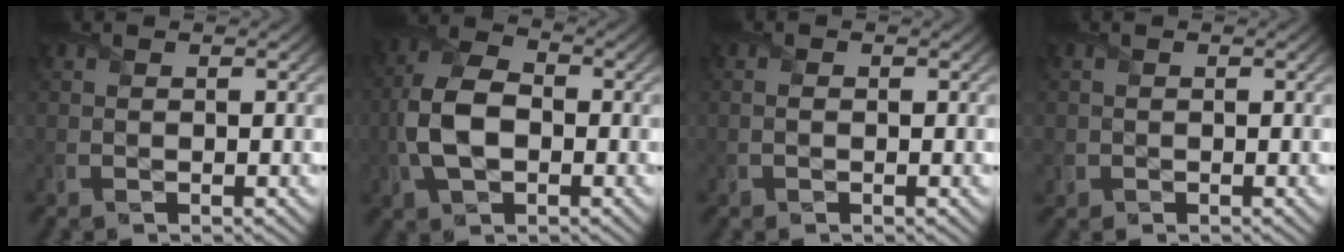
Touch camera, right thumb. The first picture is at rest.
{"total": 8.2, "force": [-1.5, 5.2, 6.3], "torque": [-0.145, 0.000, -0.032]}
{"total": 1.0, "force": [-0.2, 0.8, 0.6], "torque": [-0.016, 0.000, -0.001]}
{"total": 1.5, "force": [-0.3, 1.5, 0.1], "torque": [0.003, -0.005, -0.007]}